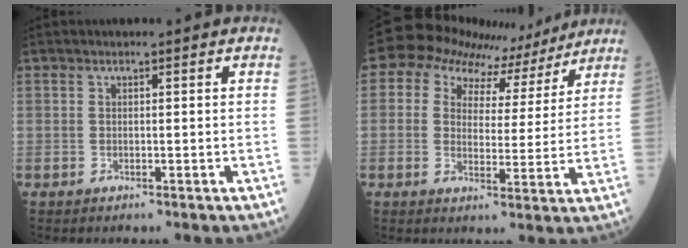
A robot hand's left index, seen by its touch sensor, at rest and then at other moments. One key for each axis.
{"total": 11.5, "fx": 8.5, "fy": 7.0, "fz": 3.2, "tx": -0.048, "ty": 0.031, "tz": 0.102}